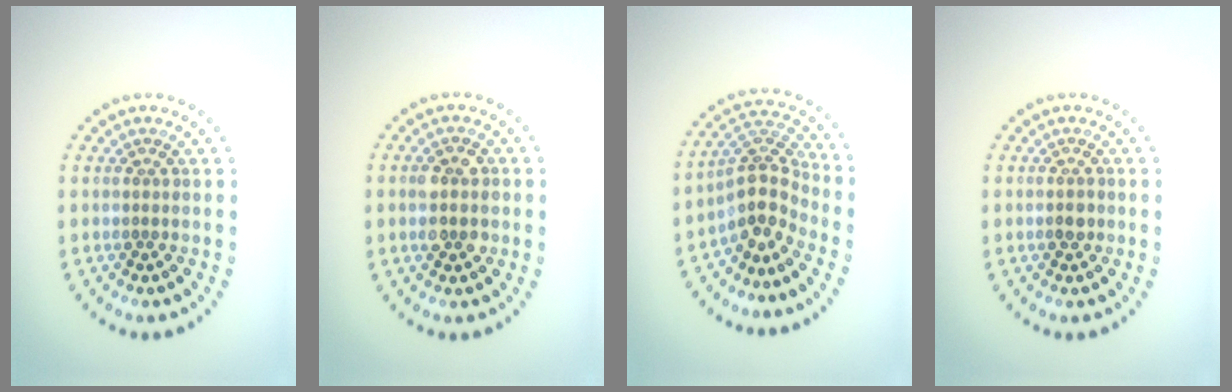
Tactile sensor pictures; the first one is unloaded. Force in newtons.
{"total": 2.8, "press": 2.8, "slide": 0.3}
{"total": 4.0, "press": 3.0, "slide": 2.7}
{"total": 1.1, "press": 1.0, "slide": 0.3}